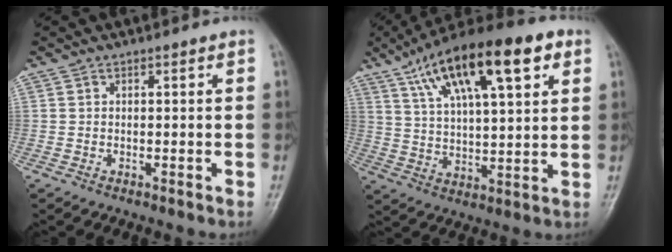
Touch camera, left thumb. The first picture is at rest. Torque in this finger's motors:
{"motor_torque": [2.36, 2.42, 1.59, -1.18, 0.17]}